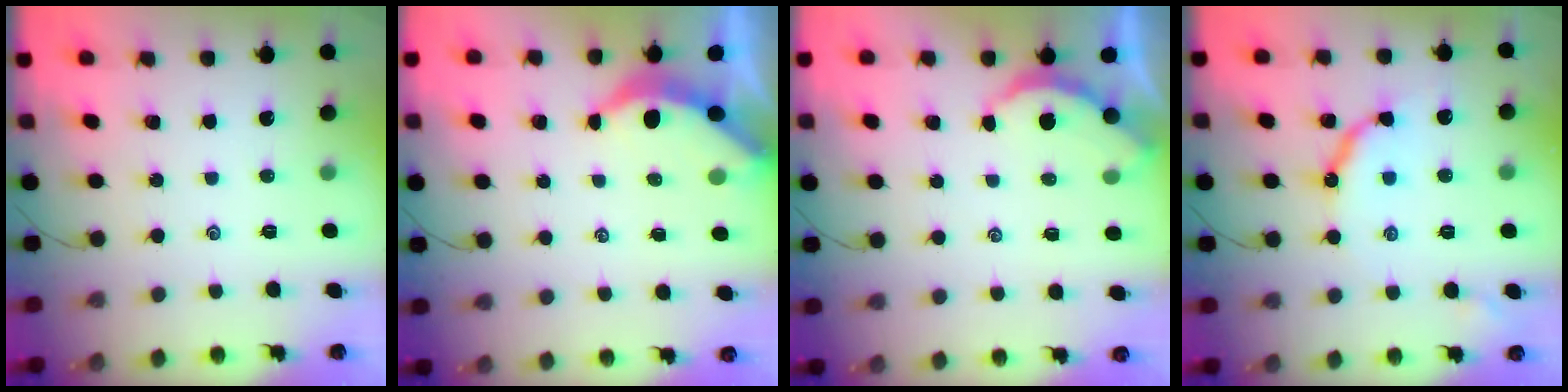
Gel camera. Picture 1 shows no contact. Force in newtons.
{"total": 4.7, "press": 4.7, "slide": 0.5}
{"total": 2.3, "press": 2.3, "slide": 0.3}
{"total": 9.3, "press": 9.3, "slide": 0.1}